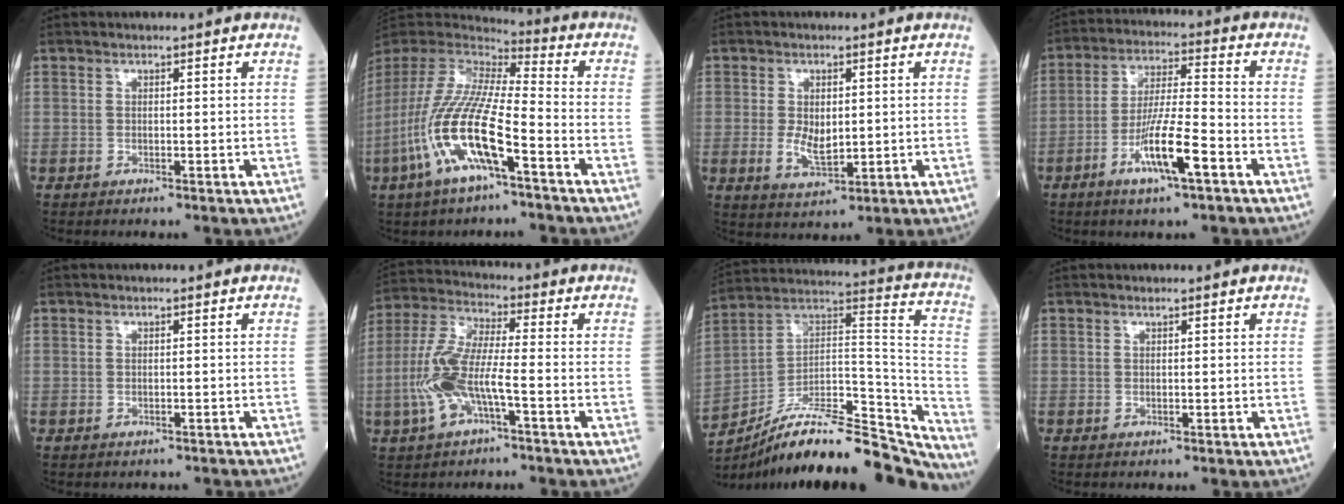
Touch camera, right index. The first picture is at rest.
{"total": 17.5, "force": [-7.2, 3.2, 15.6], "torque": [-0.346, -0.024, -0.139]}
{"total": 4.8, "force": [0.0, 2.4, 4.2], "torque": [-0.074, -0.006, 0.007]}
{"total": 10.3, "force": [-4.7, 0.8, 9.1], "torque": [-0.172, -0.007, -0.087]}
{"total": 1.6, "force": [-1.4, 0.7, 0.2], "torque": [-0.006, 0.000, -0.018]}
{"total": 10.2, "force": [-3.2, 2.2, 9.5], "torque": [-0.221, 0.010, -0.063]}
{"total": 27.4, "force": [-23.6, 5.6, 12.7], "torque": [-0.155, 0.036, -0.361]}
{"total": 0.0}